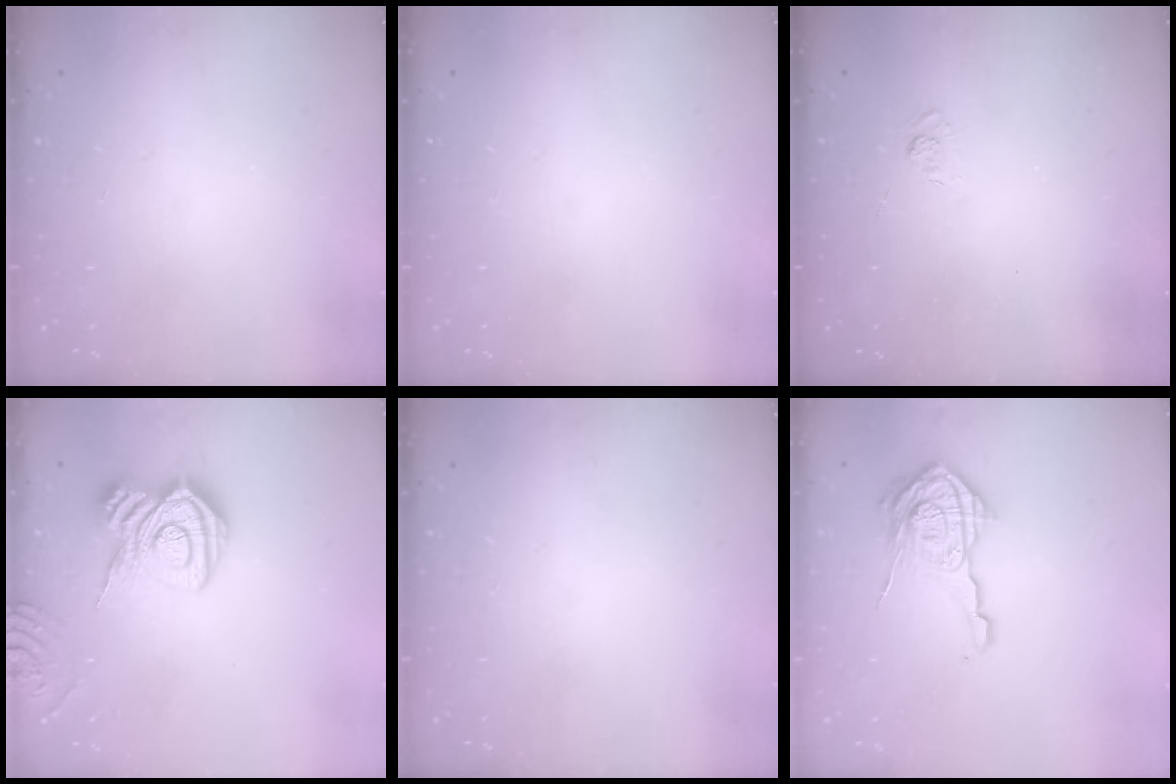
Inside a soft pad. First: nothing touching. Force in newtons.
{"total": 0.0}
{"total": 2.2, "press": 1.8, "slide": 1.3}
{"total": 14.7, "press": 14.6, "slide": 1.0}
{"total": 0.0}
{"total": 15.0, "press": 15.0, "slide": 0.6}